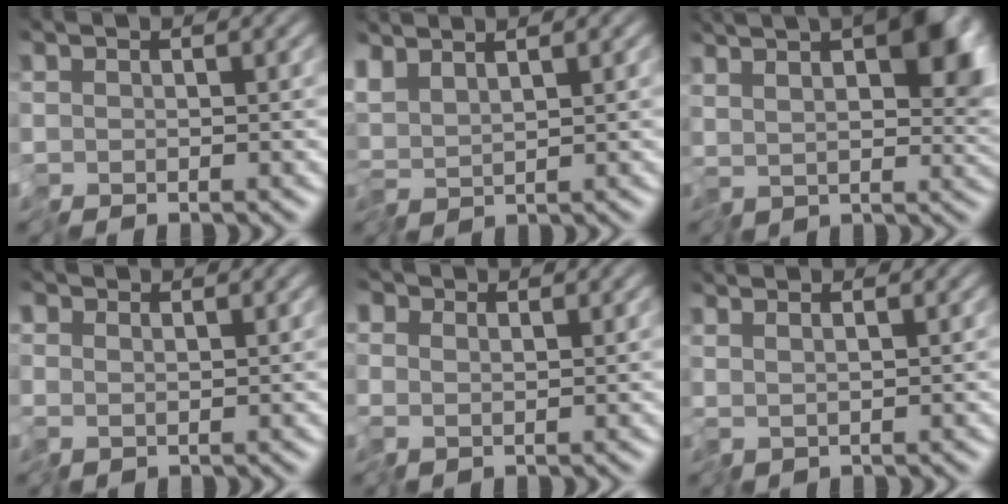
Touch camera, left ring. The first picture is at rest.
{"total": 2.3, "force": [1.9, 0.3, 1.3], "torque": [-0.033, 0.006, 0.041]}
{"total": 9.2, "force": [3.8, 3.7, 7.5], "torque": [-0.119, 0.007, 0.069]}
{"total": 0.8, "force": [0.6, 0.5, 0.1], "torque": [-0.002, 0.003, 0.010]}
{"total": 2.0, "force": [1.0, 1.6, 0.7], "torque": [-0.021, 0.010, 0.014]}
{"total": 0.9, "force": [0.7, -0.5, 0.3], "torque": [-0.008, 0.004, 0.017]}